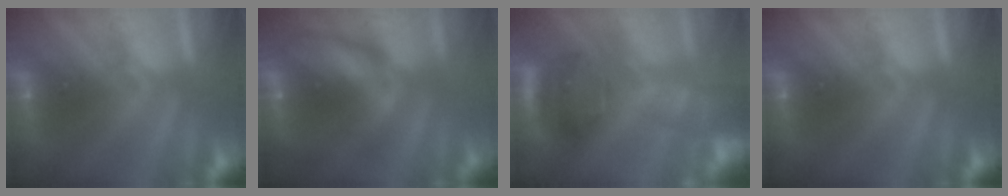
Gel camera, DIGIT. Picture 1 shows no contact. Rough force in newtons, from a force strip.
{"total": 7.7}
{"total": 7.8}
{"total": 0.0}